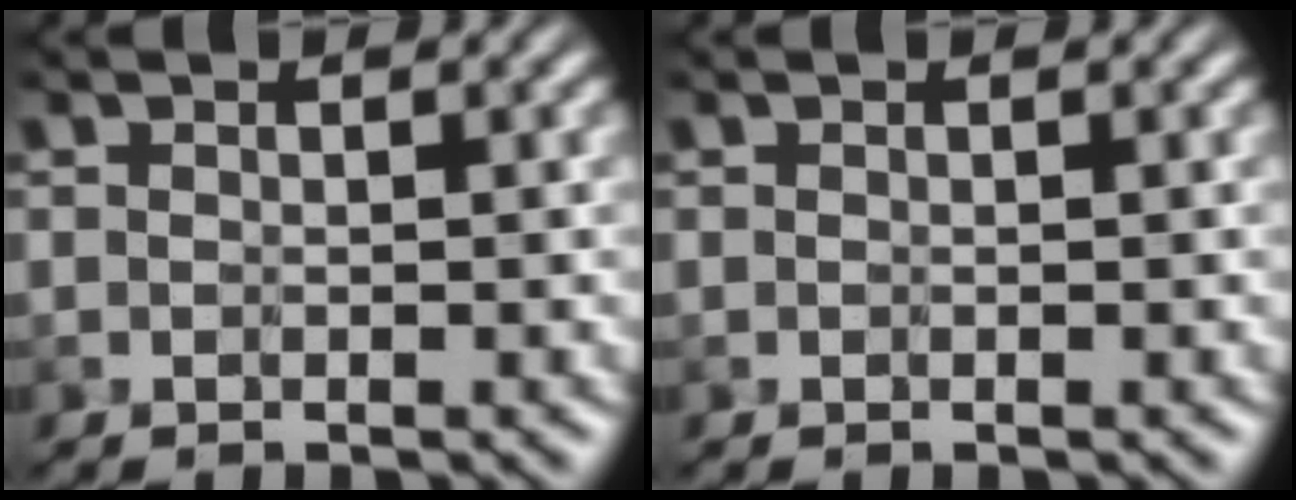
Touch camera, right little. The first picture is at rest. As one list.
[{"total": 0.0}]